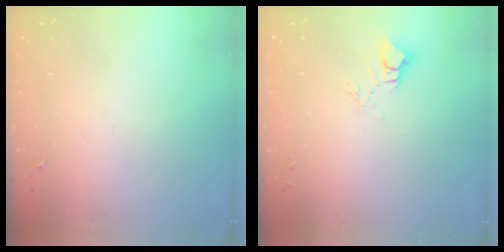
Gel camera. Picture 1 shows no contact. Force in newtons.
{"total": 6.3, "press": 6.3, "slide": 0.5}